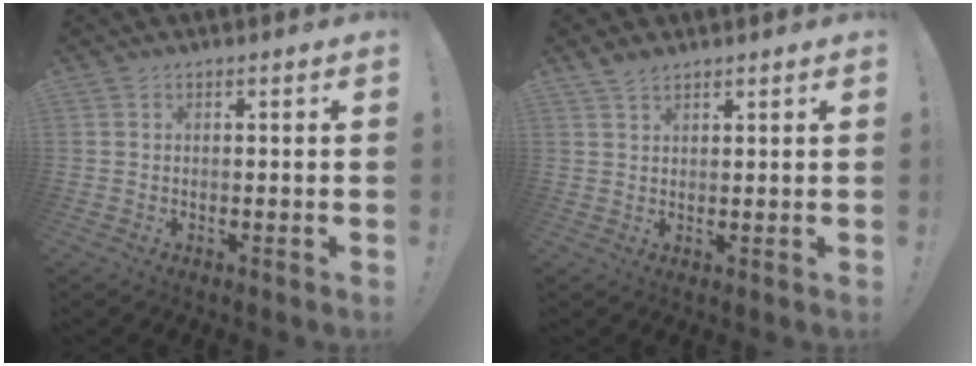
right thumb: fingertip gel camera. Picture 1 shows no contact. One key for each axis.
{"total": 2.8, "fx": 2.3, "fy": 1.1, "fz": 1.1, "tx": -0.014, "ty": -0.014, "tz": 0.043}